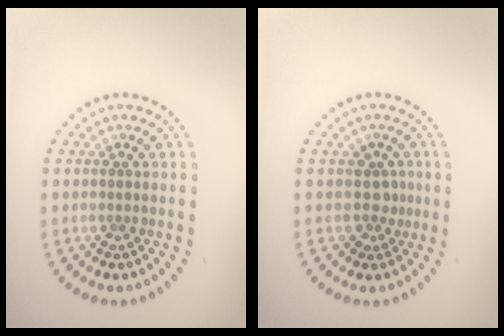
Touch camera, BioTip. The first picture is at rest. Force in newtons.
{"total": 1.7, "press": 1.3, "slide": 1.0}